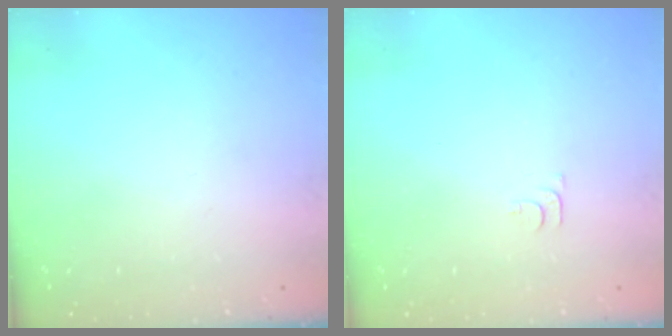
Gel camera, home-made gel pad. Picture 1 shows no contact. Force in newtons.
{"total": 4.6, "press": 4.5, "slide": 0.7}